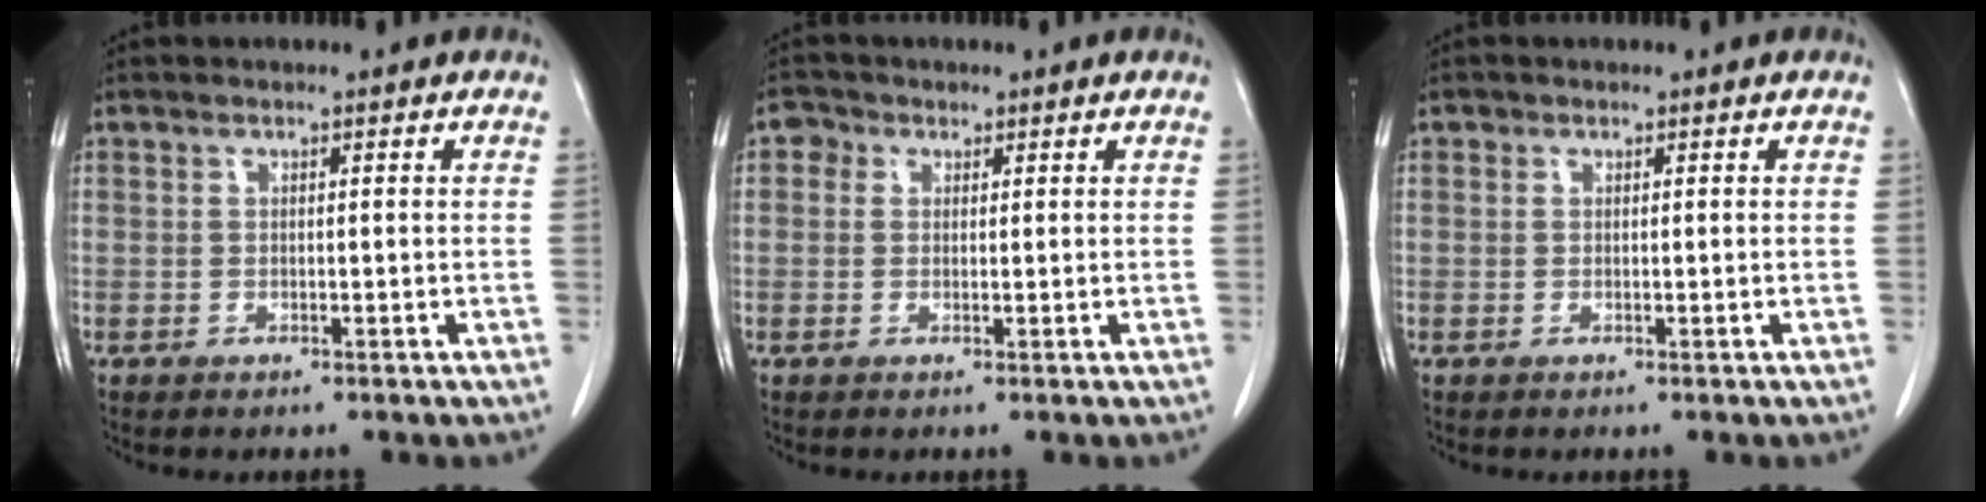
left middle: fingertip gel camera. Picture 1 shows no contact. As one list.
[{"total": 2.0, "force": [0.8, 1.7, 0.6], "torque": [-0.005, 0.007, 0.008]}, {"total": 0.0}]